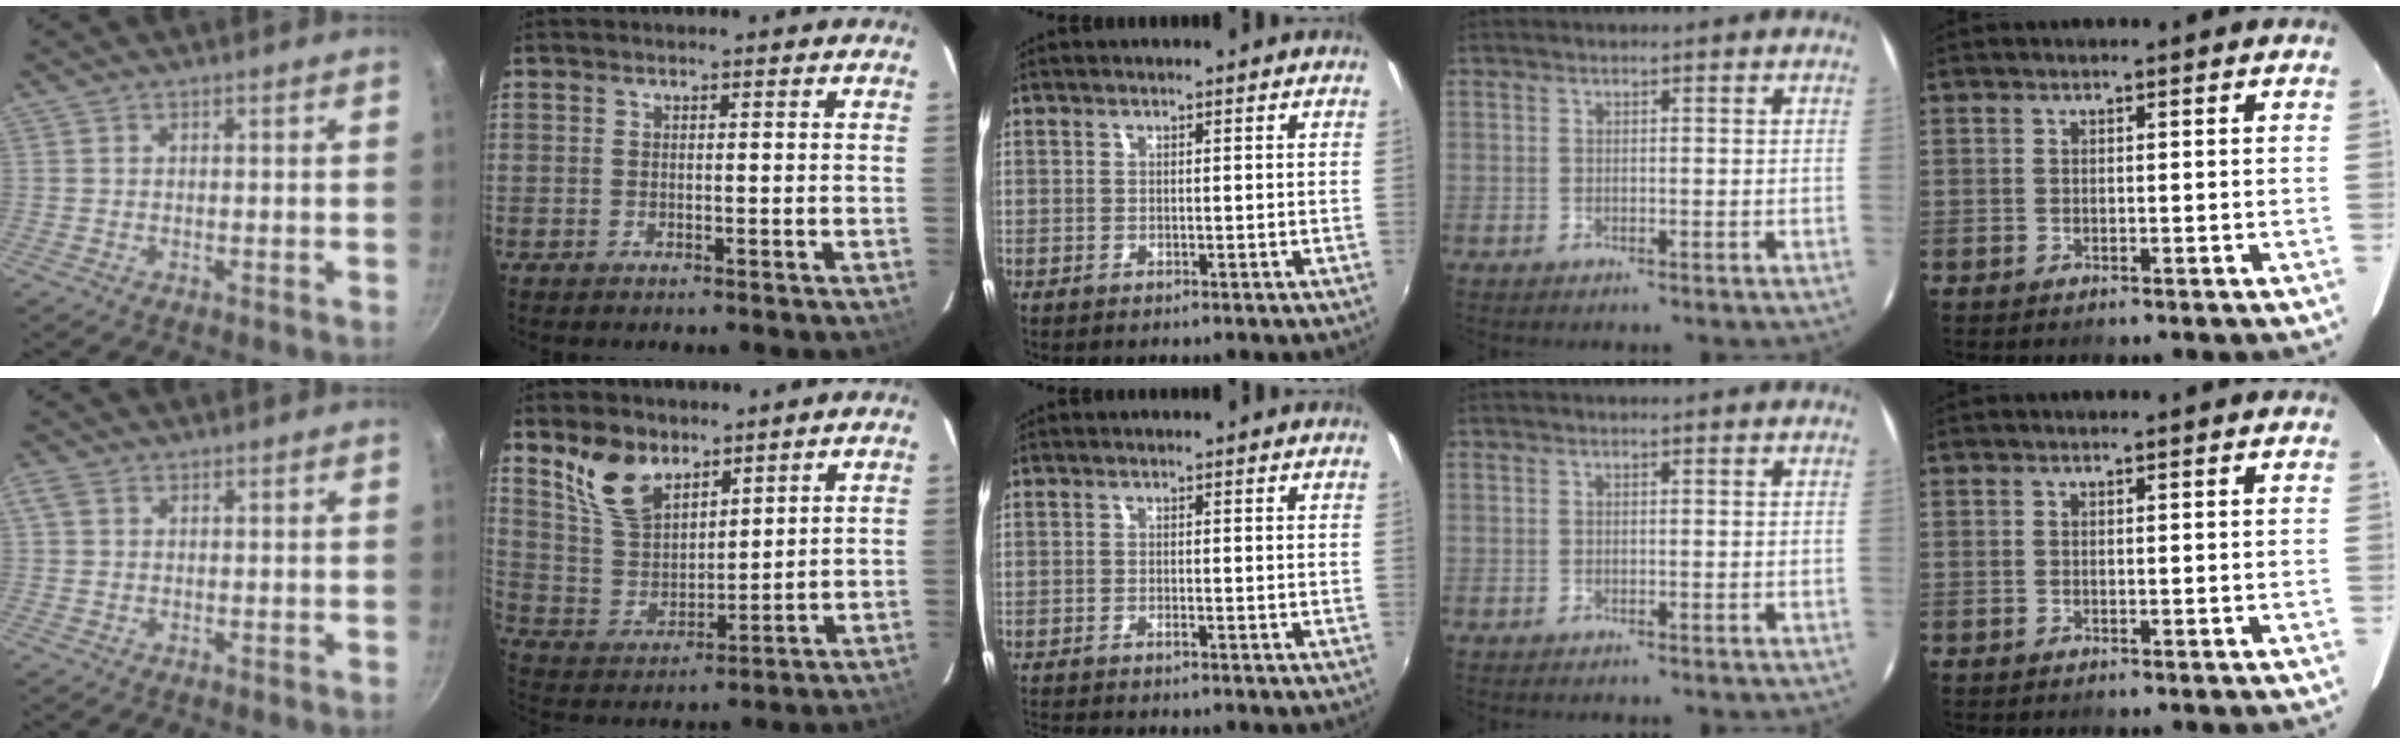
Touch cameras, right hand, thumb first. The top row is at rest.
{"thumb": {"total": 2.4, "force": [0.6, 1.8, 1.4], "torque": [-0.028, 0.005, 0.009]}, "index": {"total": 10.9, "force": [7.5, 5.6, 5.6], "torque": [-0.112, 0.012, 0.158]}, "middle": {"total": 2.4, "force": [-2.2, -0.1, 1.0], "torque": [-0.028, -0.009, -0.044]}}